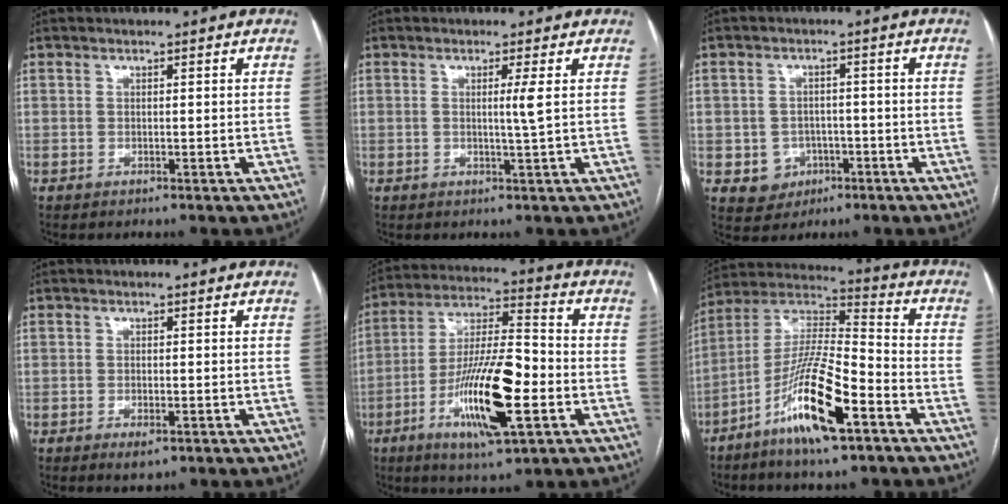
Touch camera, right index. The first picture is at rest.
{"total": 2.1, "force": [0.3, -0.7, 1.9], "torque": [-0.036, -0.005, 0.006]}
{"total": 5.0, "force": [-1.6, 4.6, 1.0], "torque": [-0.008, 0.009, -0.015]}
{"total": 2.1, "force": [-1.1, 0.7, 1.6], "torque": [-0.026, -0.002, -0.013]}
{"total": 16.8, "force": [-5.4, 3.1, 15.6], "torque": [-0.295, -0.007, -0.092]}
{"total": 15.5, "force": [-7.8, 2.1, 13.3], "torque": [-0.260, -0.012, -0.144]}